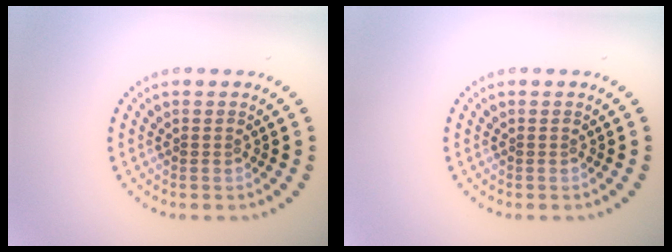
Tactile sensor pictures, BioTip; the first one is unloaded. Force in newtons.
{"total": 0.0}